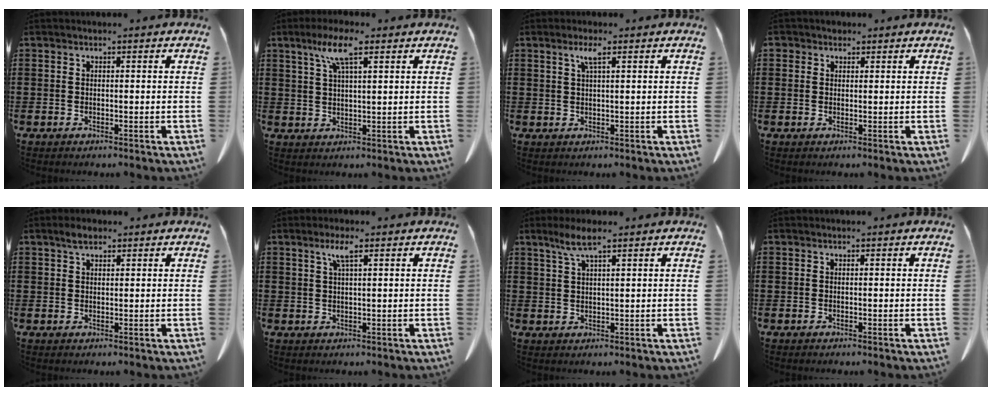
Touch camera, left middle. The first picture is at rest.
{"total": 6.5, "force": [3.7, 1.3, 5.2], "torque": [-0.112, 0.010, 0.063]}
{"total": 2.4, "force": [1.2, 0.2, 2.0], "torque": [-0.044, 0.001, 0.020]}
{"total": 1.4, "force": [1.0, 1.0, 0.3], "torque": [-0.010, 0.006, 0.019]}
{"total": 2.1, "force": [1.4, 0.8, 1.4], "torque": [-0.030, 0.003, 0.026]}
{"total": 3.1, "force": [1.7, 0.4, 2.6], "torque": [-0.055, 0.004, 0.028]}
{"total": 3.9, "force": [2.5, 0.4, 3.0], "torque": [-0.065, 0.002, 0.045]}
{"total": 0.0}